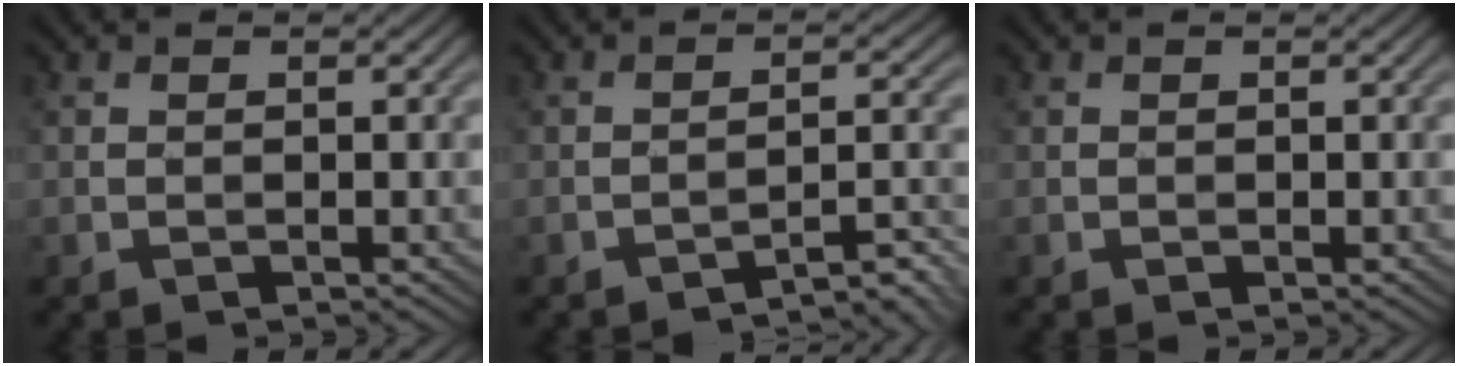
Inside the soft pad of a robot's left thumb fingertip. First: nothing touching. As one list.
[{"total": 4.3, "force": [-3.6, 0.4, 2.3], "torque": [-0.028, 0.019, -0.053]}, {"total": 0.0}]